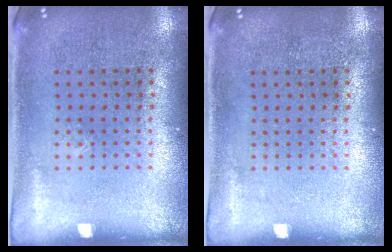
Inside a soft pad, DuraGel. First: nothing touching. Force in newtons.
{"total": 0.0}